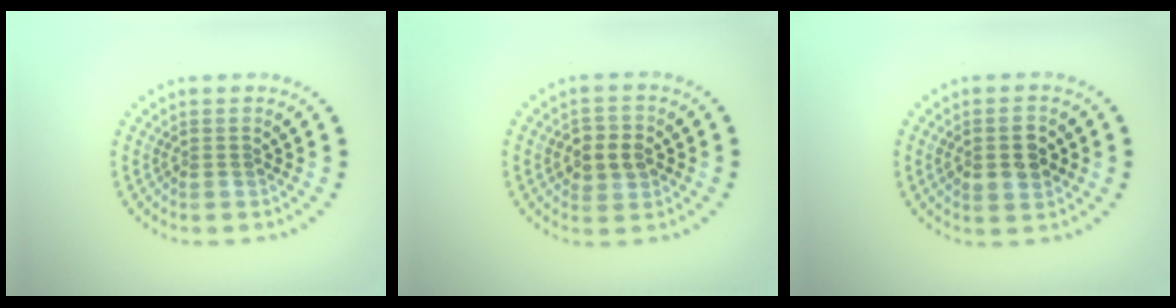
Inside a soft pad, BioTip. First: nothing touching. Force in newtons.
{"total": 2.8, "press": 2.8, "slide": 0.4}
{"total": 3.8, "press": 3.8, "slide": 0.2}